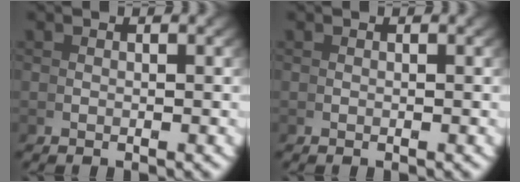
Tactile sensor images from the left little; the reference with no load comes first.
{"total": 0.0}